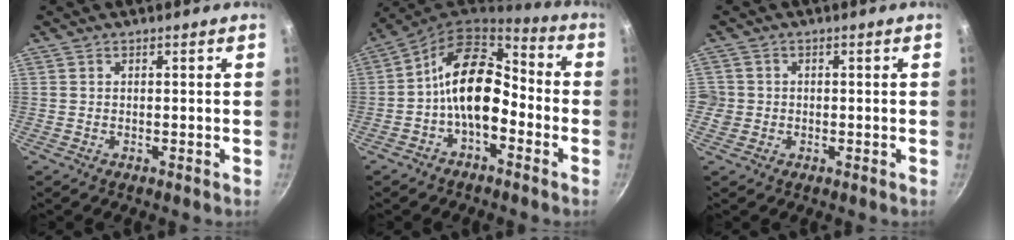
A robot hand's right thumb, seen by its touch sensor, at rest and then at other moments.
{"total": 13.2, "force": [-3.1, 8.0, 10.0], "torque": [-0.139, 0.055, -0.073]}
{"total": 2.8, "force": [-0.5, 2.7, 0.6], "torque": [0.001, 0.011, -0.009]}